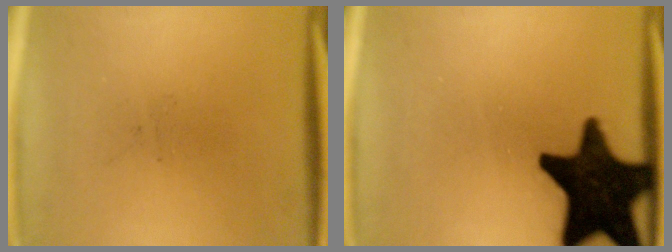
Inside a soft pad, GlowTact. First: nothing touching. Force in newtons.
{"total": 18.7}